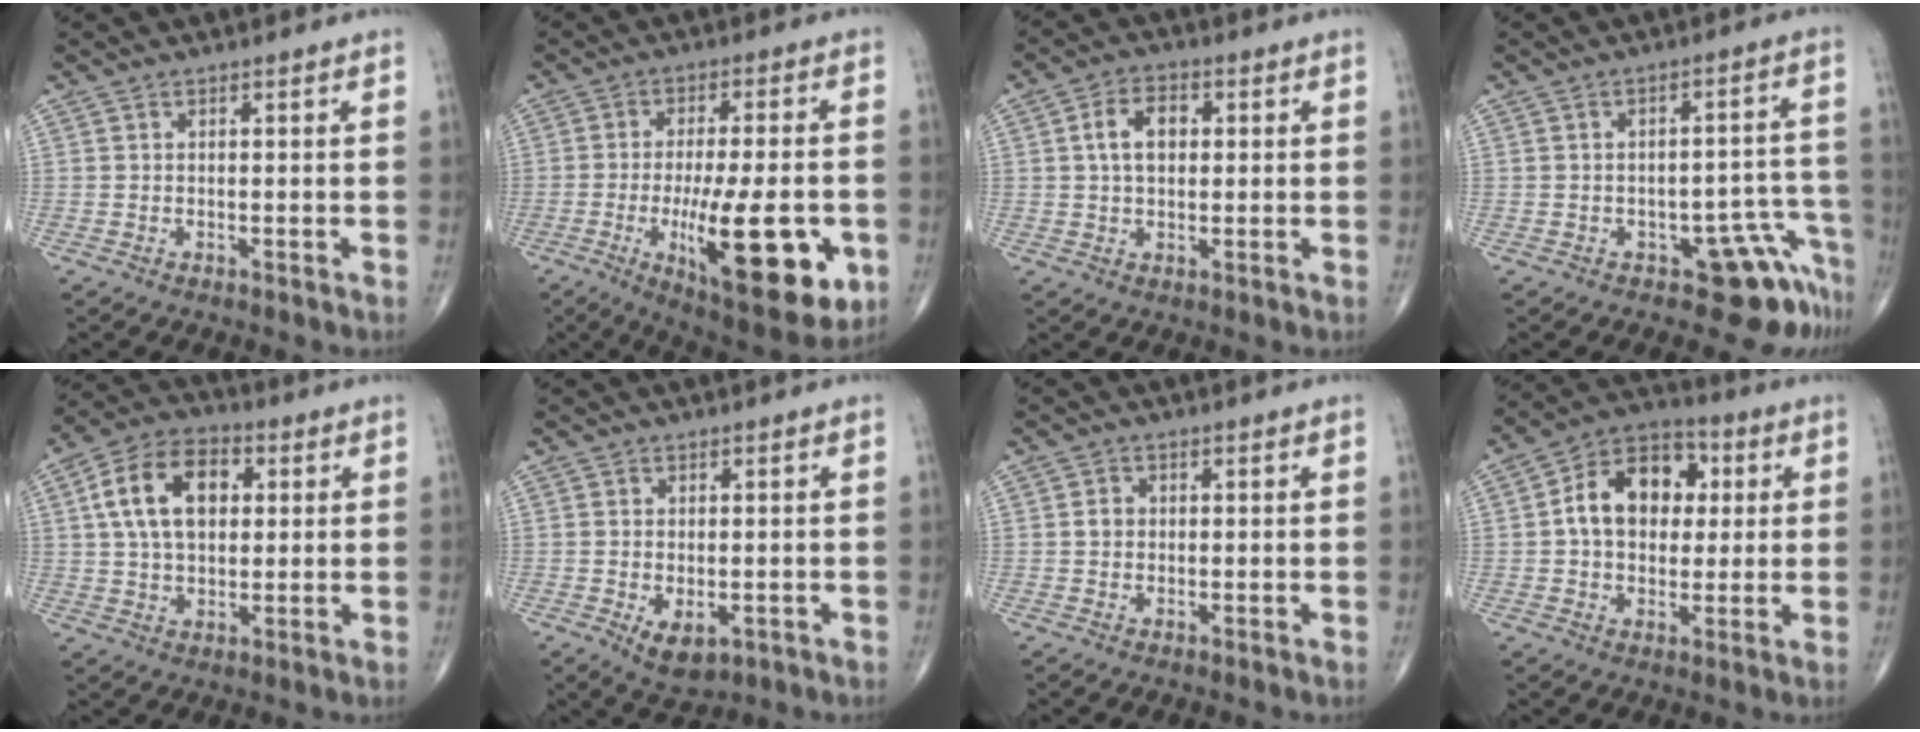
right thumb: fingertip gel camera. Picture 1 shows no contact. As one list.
[{"total": 21.1, "force": [-5.9, 6.7, 19.2], "torque": [-0.274, -0.010, -0.071]}, {"total": 6.6, "force": [1.2, 4.3, 4.8], "torque": [-0.076, 0.011, 0.017]}, {"total": 8.4, "force": [-5.8, 3.9, 4.7], "torque": [-0.010, 0.067, -0.073]}, {"total": 14.1, "force": [3.1, 9.0, 10.4], "torque": [-0.169, 0.015, 0.048]}, {"total": 5.6, "force": [-1.7, 3.2, 4.3], "torque": [-0.064, -0.005, -0.016]}, {"total": 1.9, "force": [0.1, 1.7, 0.9], "torque": [-0.008, 0.006, -0.001]}, {"total": 14.2, "force": [2.1, 10.2, 9.6], "torque": [-0.120, 0.018, 0.024]}]